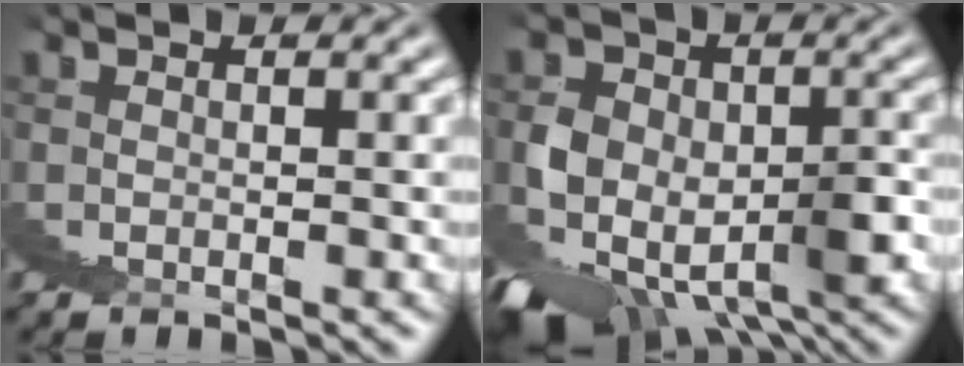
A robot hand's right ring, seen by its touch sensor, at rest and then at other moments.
{"total": 7.6, "force": [-2.8, 4.5, 5.4], "torque": [-0.059, -0.021, -0.032]}